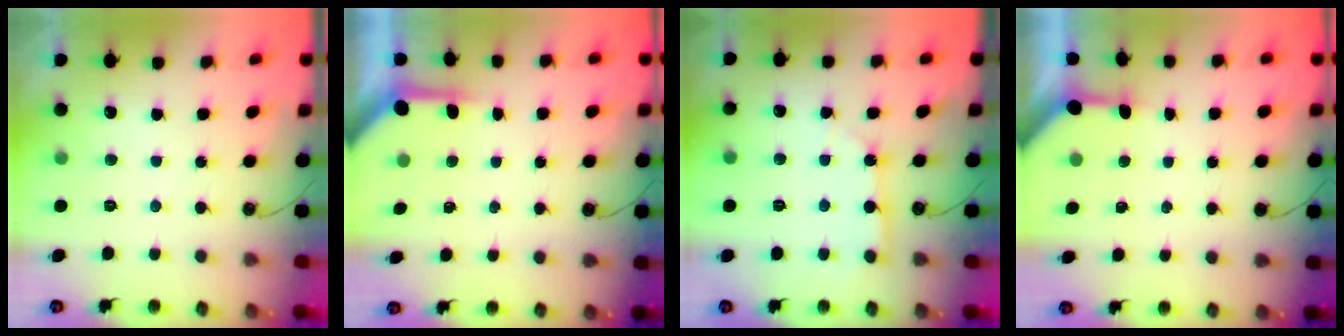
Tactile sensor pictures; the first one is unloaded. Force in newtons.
{"total": 3.9, "press": 3.8, "slide": 0.3}
{"total": 3.1, "press": 3.1, "slide": 0.2}
{"total": 2.8, "press": 2.8, "slide": 0.3}